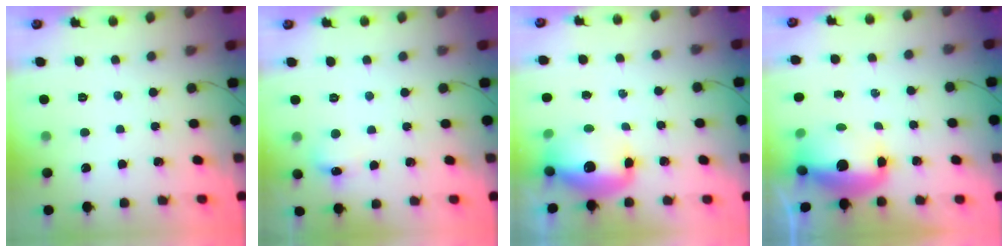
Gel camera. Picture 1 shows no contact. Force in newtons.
{"total": 6.7, "press": 6.6, "slide": 1.4}
{"total": 12.0, "press": 11.6, "slide": 2.8}
{"total": 11.4, "press": 11.1, "slide": 2.6}